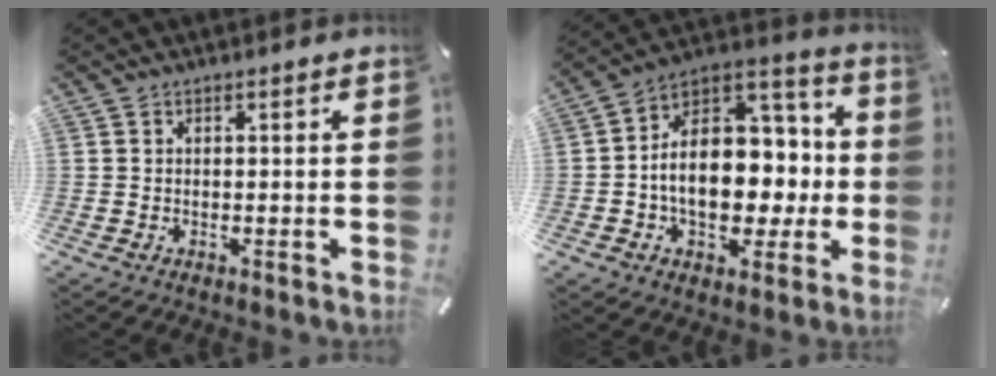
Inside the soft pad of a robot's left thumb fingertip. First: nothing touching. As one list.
[{"total": 16.7, "force": [-2.0, 12.6, 10.7], "torque": [-0.156, -0.003, -0.031]}]